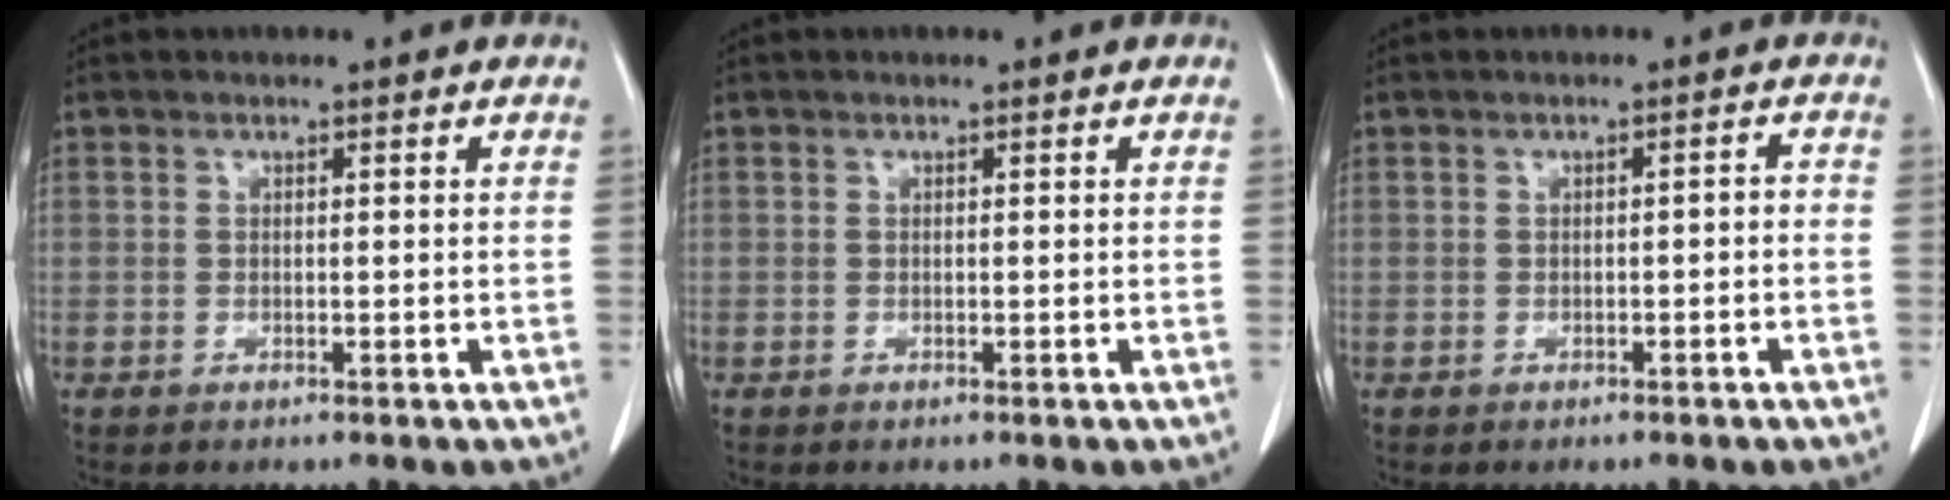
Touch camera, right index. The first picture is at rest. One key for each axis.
{"total": 0.0}
{"total": 1.2, "fx": -0.4, "fy": 0.4, "fz": 1.0, "tx": -0.013, "ty": 0.006, "tz": -0.005}